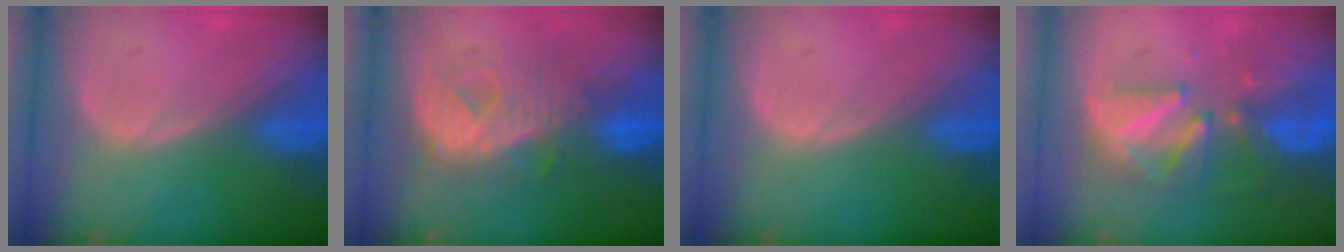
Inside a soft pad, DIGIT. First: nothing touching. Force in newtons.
{"total": 9.0, "press": 9.0, "slide": 0.3}
{"total": 0.0}
{"total": 8.5, "press": 8.0, "slide": 2.6}